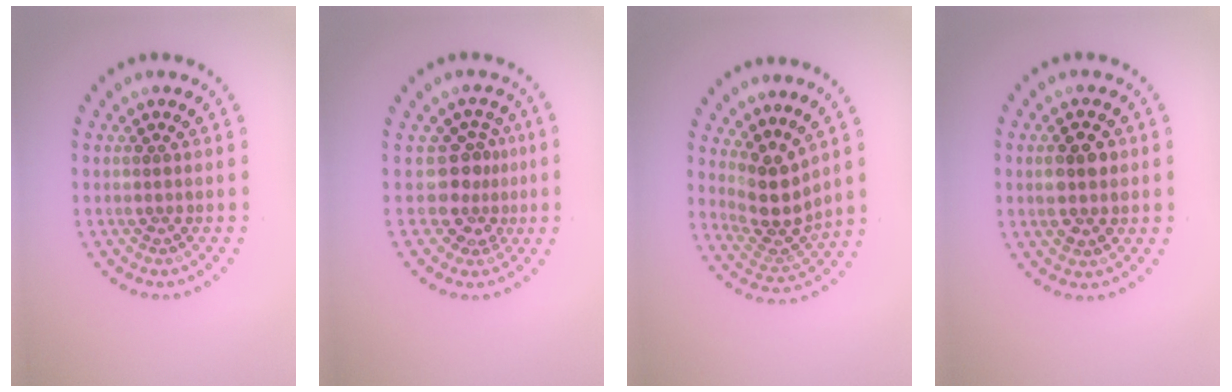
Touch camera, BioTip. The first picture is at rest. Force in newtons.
{"total": 3.0, "press": 2.1, "slide": 2.1}
{"total": 3.7, "press": 2.7, "slide": 2.5}
{"total": 2.8, "press": 2.8, "slide": 0.3}